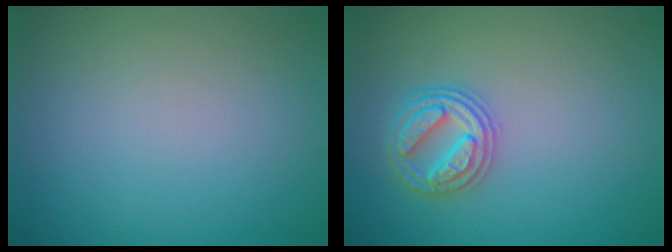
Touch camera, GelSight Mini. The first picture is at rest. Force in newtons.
{"total": 2.9, "press": 2.9, "slide": 0.4}